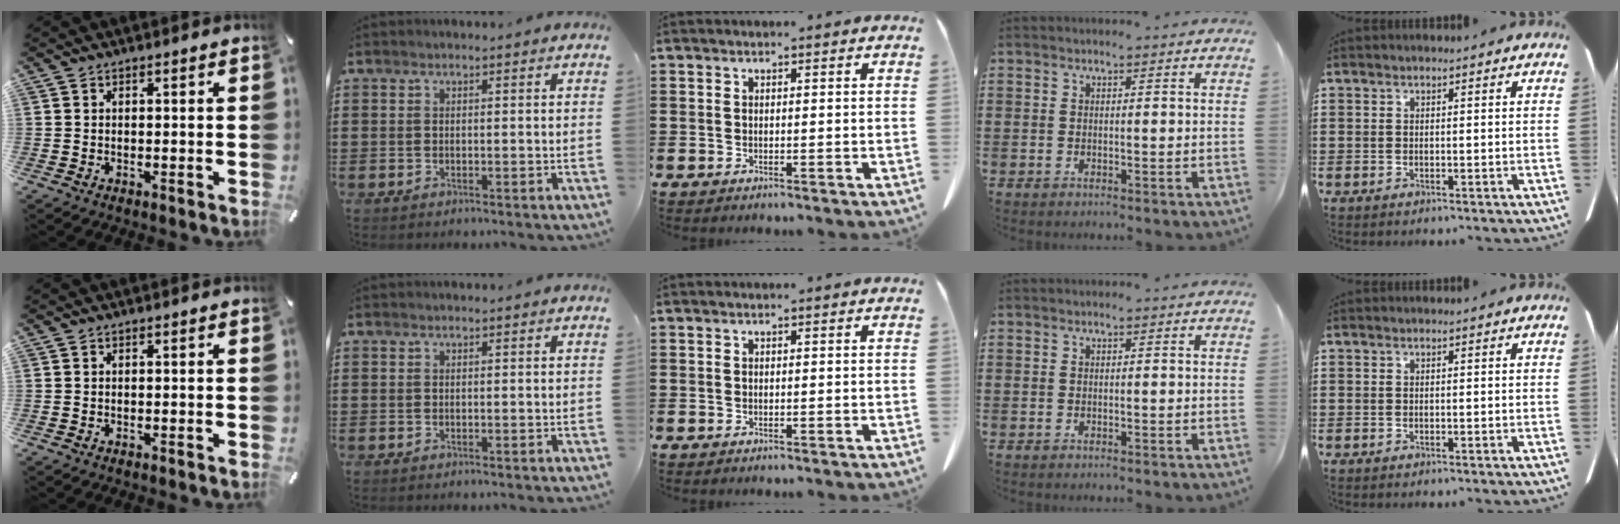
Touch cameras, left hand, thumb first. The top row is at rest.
{}